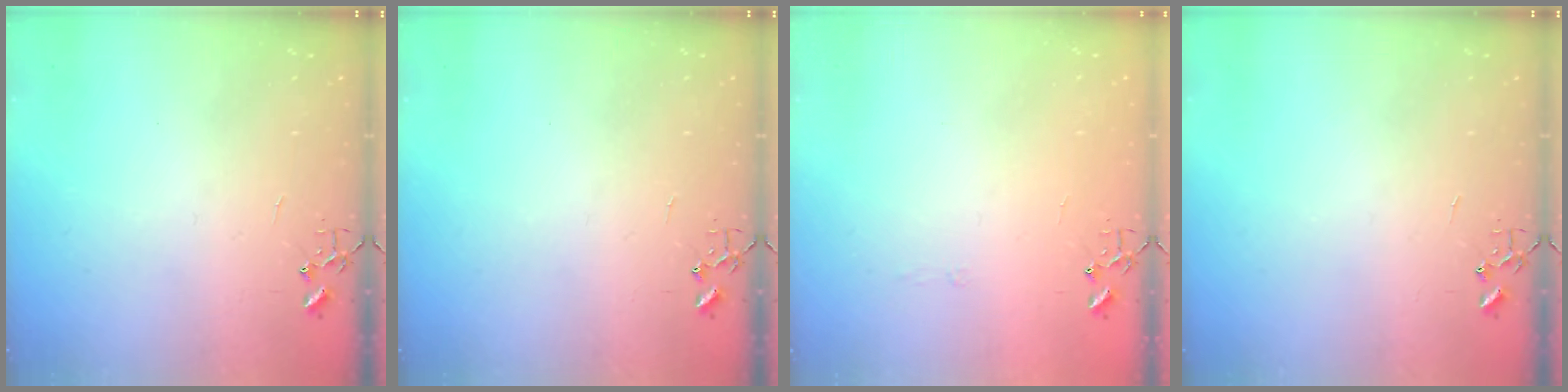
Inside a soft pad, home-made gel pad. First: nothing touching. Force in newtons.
{"total": 0.0}
{"total": 2.6, "press": 2.6, "slide": 0.5}
{"total": 0.0}